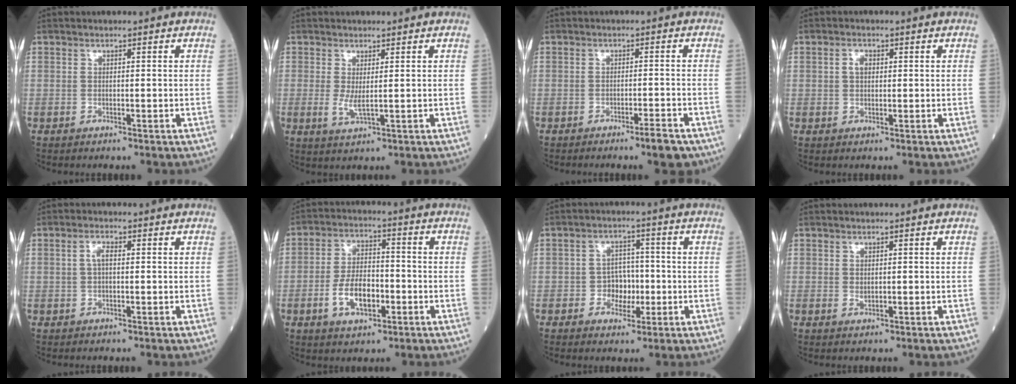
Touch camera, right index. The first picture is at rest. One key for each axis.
{"total": 2.7, "fx": 0.2, "fy": 0.5, "fz": 2.6, "tx": -0.051, "ty": -0.007, "tz": 0.009}
{"total": 3.5, "fx": -2.5, "fy": 0.2, "fz": 2.5, "tx": -0.030, "ty": -0.002, "tz": -0.033}
{"total": 1.8, "fx": 0.4, "fy": 1.2, "fz": 1.3, "tx": -0.025, "ty": 0.004, "tz": 0.007}
{"total": 2.0, "fx": 0.3, "fy": 0.8, "fz": 1.8, "tx": -0.039, "ty": 0.007, "tz": 0.006}
{"total": 8.1, "fx": -2.7, "fy": 3.9, "fz": 6.5, "tx": -0.129, "ty": 0.007, "tz": -0.048}
{"total": 4.5, "fx": -1.1, "fy": 3.4, "fz": 2.6, "tx": -0.036, "ty": 0.010, "tz": -0.017}
{"total": 0.7, "fx": 0.2, "fy": 0.4, "fz": 0.5, "tx": -0.006, "ty": -0.002, "tz": 0.005}